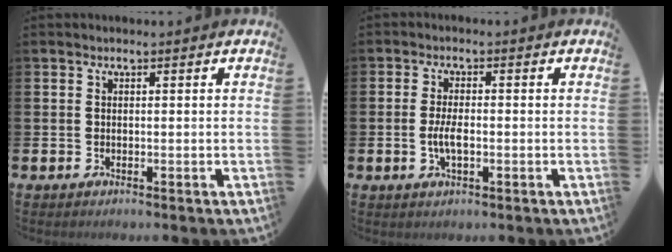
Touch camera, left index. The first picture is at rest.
{"total": 3.4, "force": [-0.7, 1.3, 3.1], "torque": [-0.045, -0.002, -0.015]}